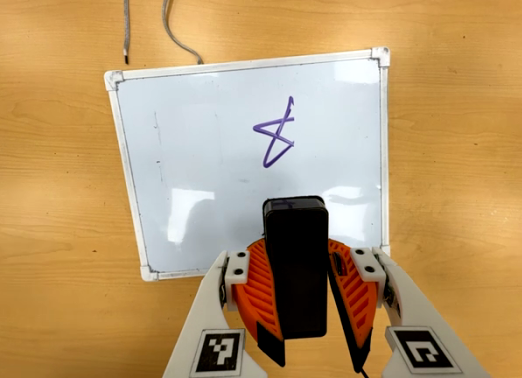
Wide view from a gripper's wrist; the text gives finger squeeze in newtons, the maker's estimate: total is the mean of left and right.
{"total": 11.6, "left": 11.2, "right": 12.0}